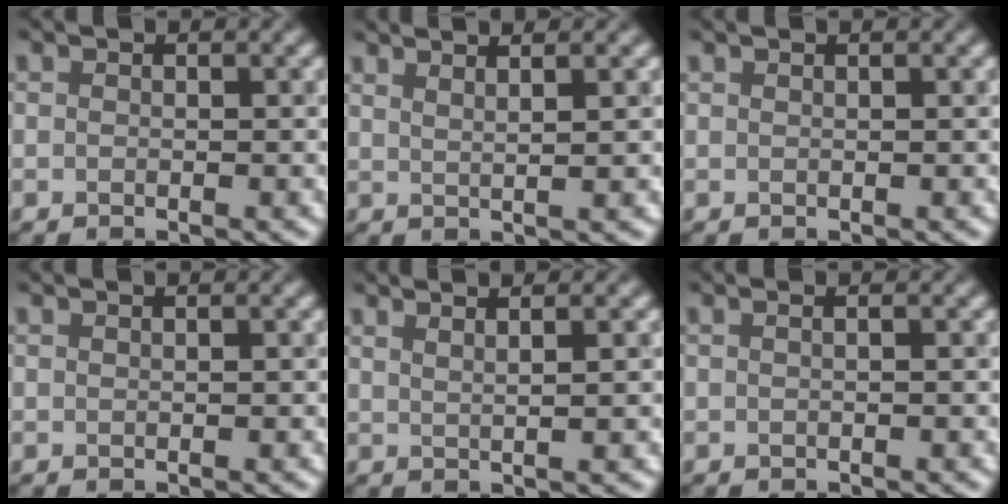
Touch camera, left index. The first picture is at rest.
{"total": 4.3, "force": [3.1, 1.3, 2.6], "torque": [-0.016, 0.029, 0.017]}
{"total": 1.3, "force": [0.9, 0.6, 0.7], "torque": [0.005, 0.000, 0.000]}
{"total": 1.6, "force": [1.1, 0.7, 0.9], "torque": [0.006, 0.001, -0.004]}
{"total": 4.7, "force": [3.2, 1.6, 3.0], "torque": [-0.022, 0.035, 0.018]}
{"total": 2.0, "force": [0.8, 1.2, 1.4], "torque": [0.003, 0.014, -0.017]}